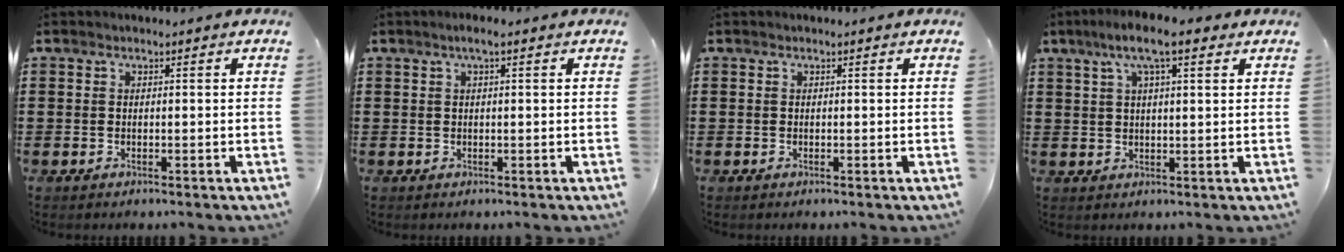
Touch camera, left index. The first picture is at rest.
{"total": 1.4, "force": [0.5, 0.1, 1.3], "torque": [-0.025, 0.002, 0.008]}
{"total": 0.0}
{"total": 7.7, "force": [4.3, 1.7, 6.2], "torque": [-0.120, 0.010, 0.072]}